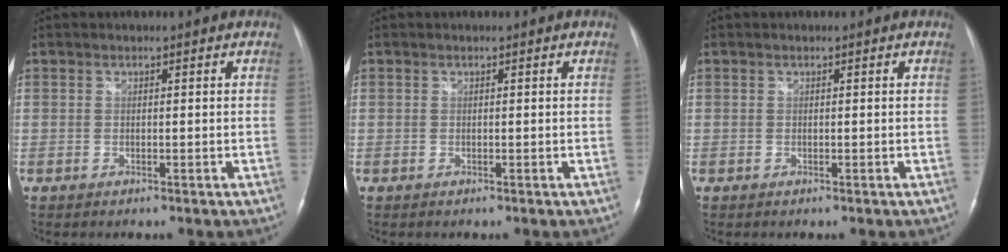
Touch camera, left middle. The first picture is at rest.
{"total": 0.0}
{"total": 0.0}